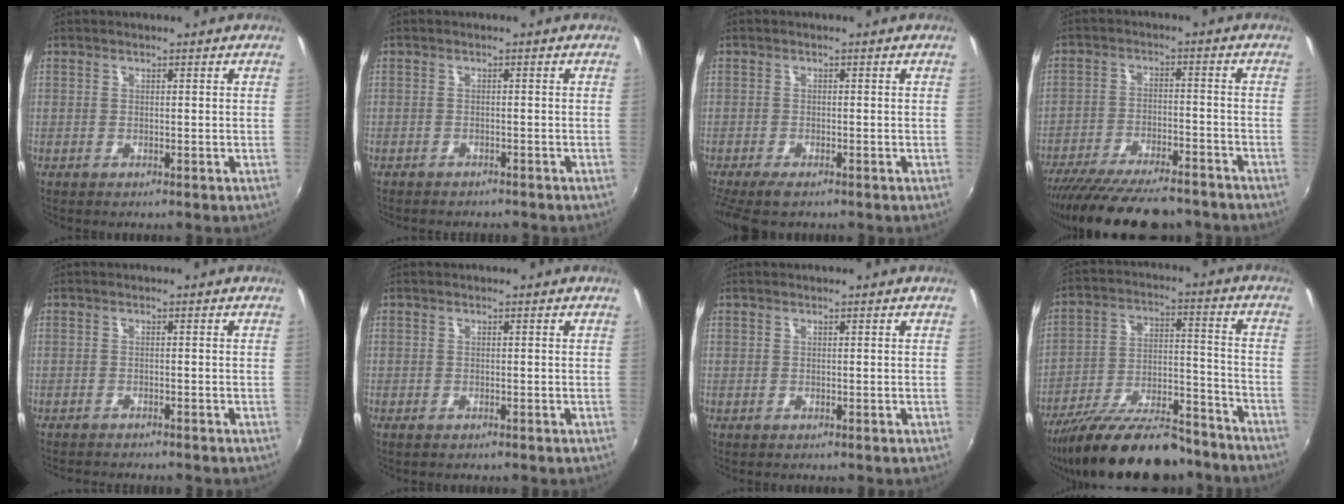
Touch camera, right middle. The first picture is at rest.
{"total": 3.6, "force": [-3.3, 0.8, 1.1], "torque": [-0.032, -0.011, -0.049]}
{"total": 5.4, "force": [-4.2, 1.3, 3.1], "torque": [-0.075, -0.028, -0.074]}
{"total": 19.9, "force": [-17.0, 5.0, 9.1], "torque": [-0.179, -0.033, -0.248]}
{"total": 3.4, "force": [-3.2, 0.4, 1.0], "torque": [-0.032, -0.013, -0.052]}
{"total": 0.7, "force": [-0.5, 0.1, 0.4], "torque": [-0.009, -0.001, -0.009]}
{"total": 0.0}
{"total": 23.4, "force": [-18.9, 7.1, 11.8], "torque": [-0.209, -0.012, -0.279]}